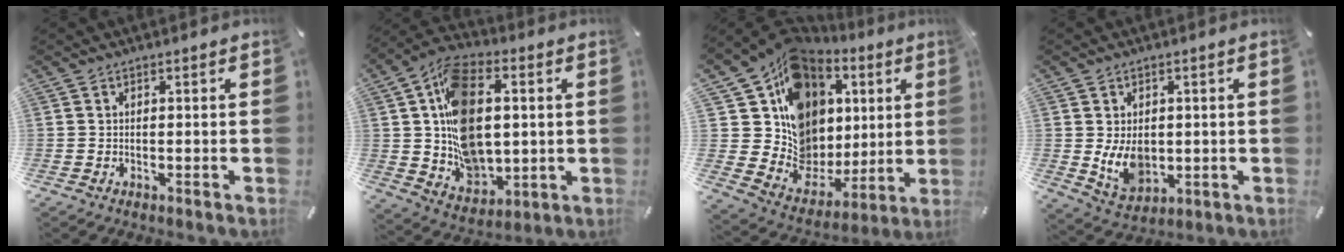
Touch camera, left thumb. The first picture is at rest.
{"total": 18.3, "force": [2.7, 13.1, 12.5], "torque": [-0.228, -0.005, 0.054]}
{"total": 16.0, "force": [5.0, 13.7, 6.5], "torque": [-0.118, -0.068, 0.108]}
{"total": 8.0, "force": [0.1, 6.1, 5.0], "torque": [-0.101, -0.006, 0.000]}